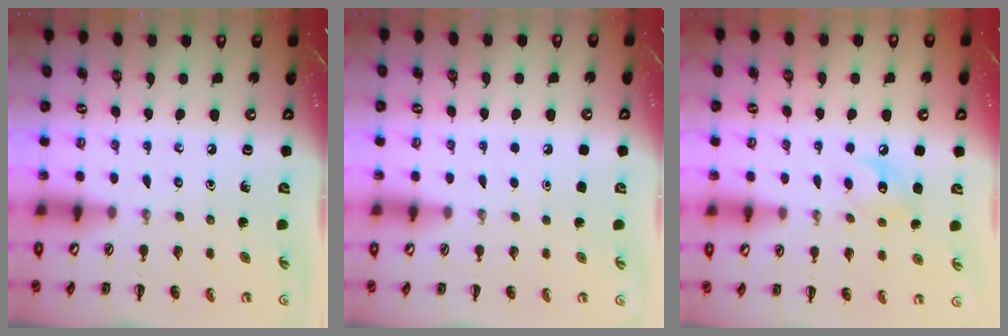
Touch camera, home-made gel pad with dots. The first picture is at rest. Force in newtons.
{"total": 1.8, "press": 1.8, "slide": 0.1}
{"total": 7.3, "press": 7.3, "slide": 0.5}